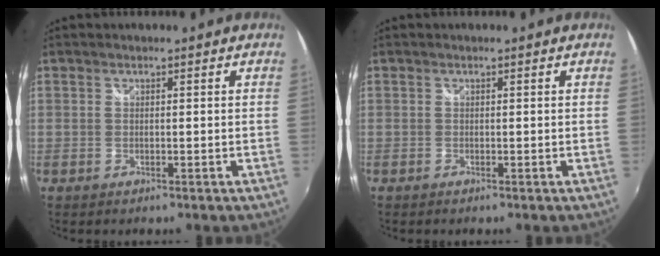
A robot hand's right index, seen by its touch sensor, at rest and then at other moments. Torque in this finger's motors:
{"motor_torque": [0.28, 0.10, 0.04, 0.01]}